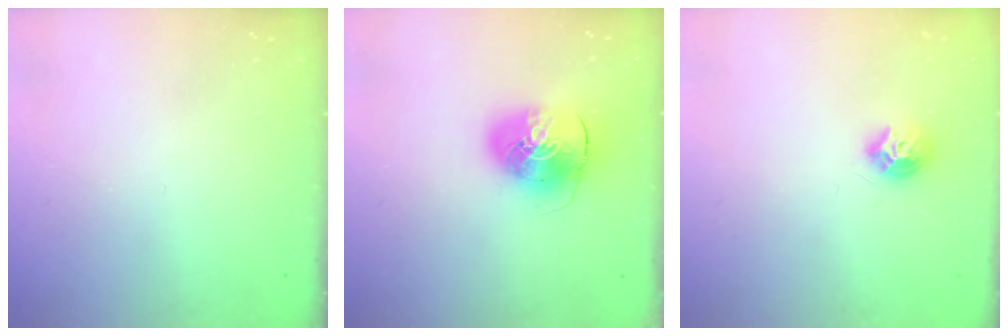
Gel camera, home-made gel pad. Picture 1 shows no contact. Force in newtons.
{"total": 10.8, "press": 10.6, "slide": 1.8}
{"total": 8.9, "press": 8.9, "slide": 0.2}